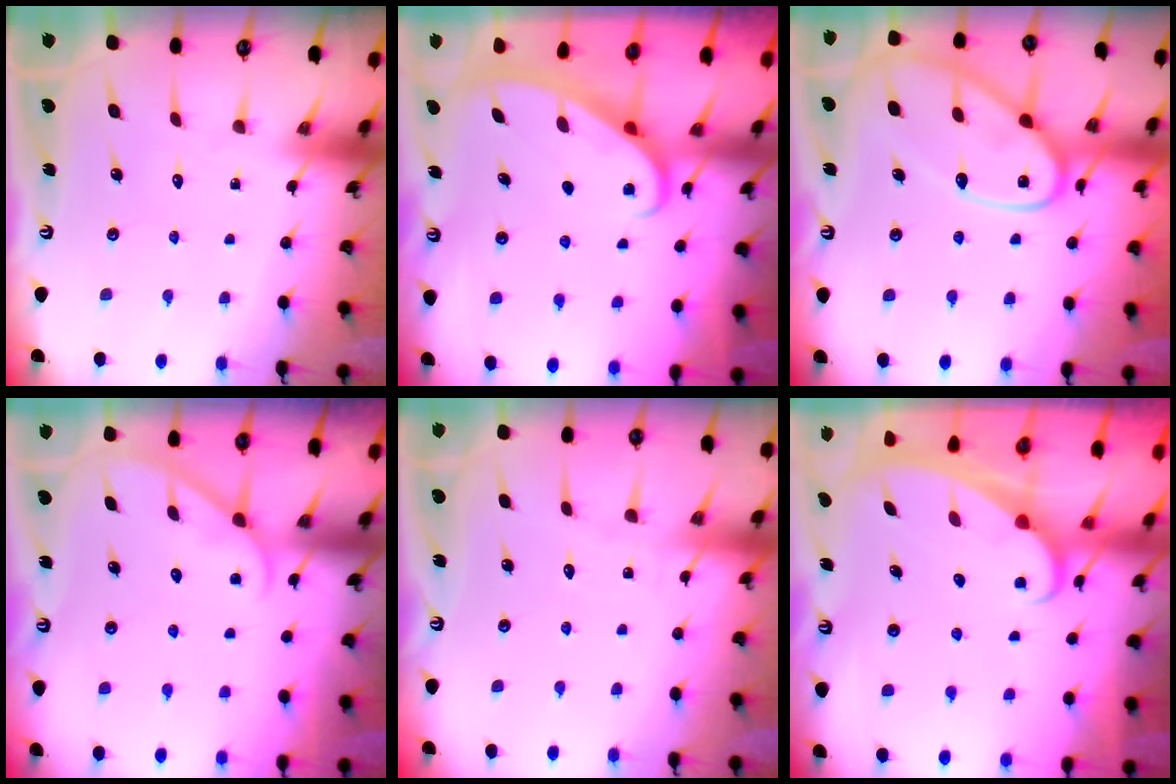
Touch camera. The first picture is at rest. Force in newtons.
{"total": 2.5, "press": 2.5, "slide": 0.4}
{"total": 19.4, "press": 19.3, "slide": 1.8}
{"total": 3.3, "press": 3.3, "slide": 0.4}
{"total": 1.8, "press": 1.8, "slide": 0.2}
{"total": 2.3, "press": 2.3, "slide": 0.2}